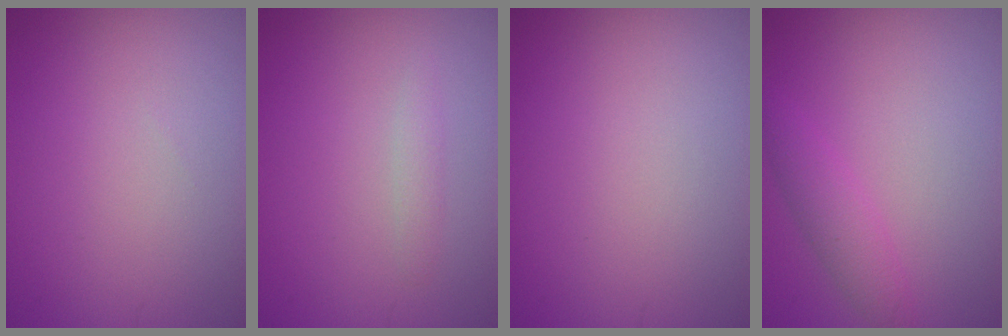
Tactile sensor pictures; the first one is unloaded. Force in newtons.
{"total": 0.9, "press": 0.9, "slide": 0.1}
{"total": 0.0}
{"total": 2.2, "press": 2.2, "slide": 0.0}